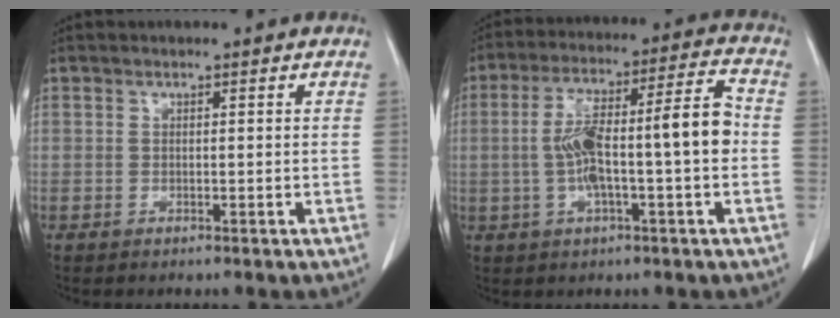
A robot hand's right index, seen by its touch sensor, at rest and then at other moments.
{"total": 13.1, "force": [-1.2, 1.6, 13.0], "torque": [-0.227, 0.033, -0.018]}